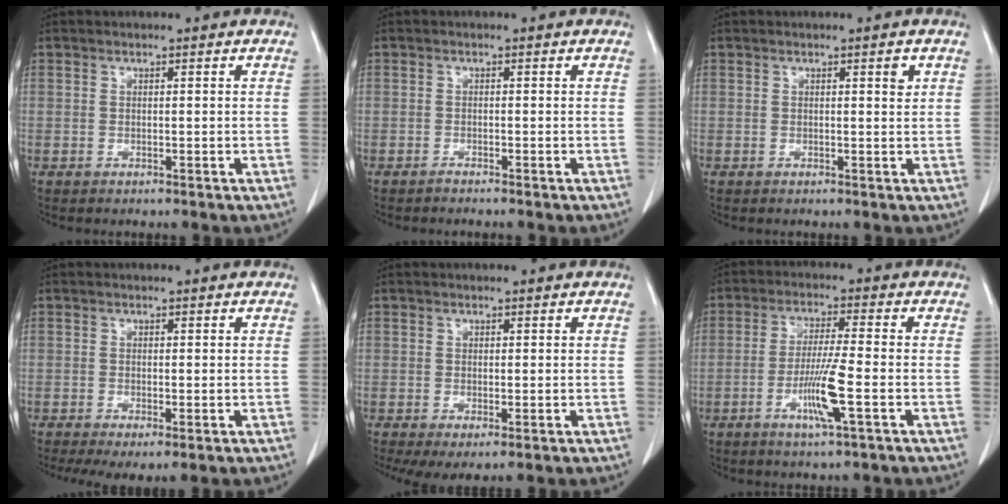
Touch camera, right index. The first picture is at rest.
{"total": 0.6, "force": [-0.6, -0.2, 0.1], "torque": [-0.002, 0.000, -0.011]}
{"total": 1.3, "force": [0.6, 0.2, 1.1], "torque": [-0.015, -0.001, 0.006]}
{"total": 4.3, "force": [-2.2, 1.4, 3.4], "torque": [-0.058, -0.016, -0.036]}
{"total": 3.7, "force": [-1.3, 1.4, 3.2], "torque": [-0.052, -0.014, -0.019]}
{"total": 7.4, "force": [-2.6, -0.4, 6.9], "torque": [-0.130, -0.011, -0.051]}